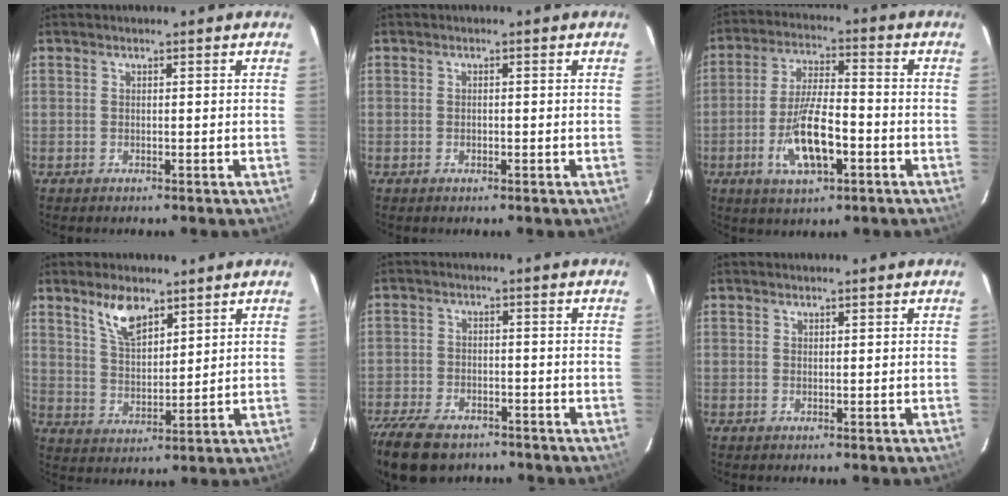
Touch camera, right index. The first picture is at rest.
{"total": 0.6, "force": [-0.2, 0.5, 0.2], "torque": [-0.003, 0.001, -0.003]}
{"total": 11.4, "force": [-4.2, 3.8, 9.9], "torque": [-0.198, -0.007, -0.070]}
{"total": 7.7, "force": [5.2, 3.2, 4.6], "torque": [-0.081, 0.003, 0.105]}
{"total": 14.1, "force": [-10.5, 6.8, 6.6], "torque": [-0.176, -0.028, -0.181]}
{"total": 0.0}